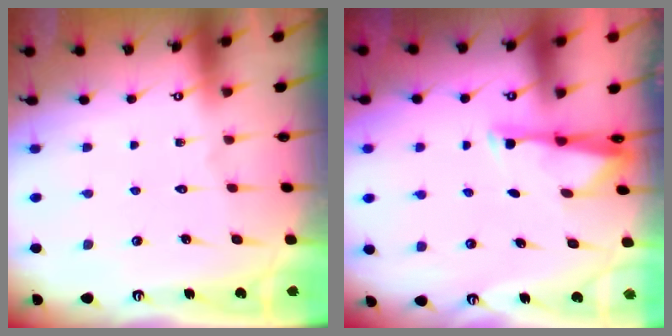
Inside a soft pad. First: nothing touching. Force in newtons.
{"total": 2.9, "press": 2.9, "slide": 0.6}